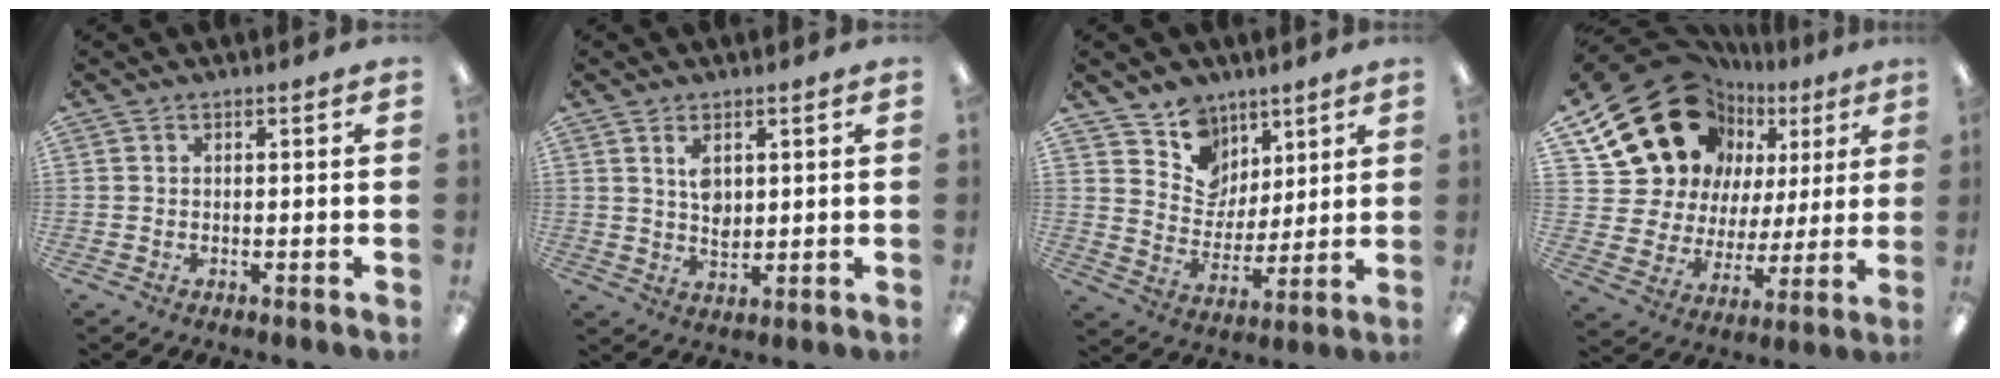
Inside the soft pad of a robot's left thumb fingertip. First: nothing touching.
{"total": 4.7, "force": [2.2, 2.7, 3.2], "torque": [-0.046, -0.007, 0.034]}
{"total": 11.4, "force": [7.4, 8.6, 1.4], "torque": [-0.031, -0.064, 0.144]}
{"total": 22.3, "force": [12.6, 15.6, 9.7], "torque": [-0.192, -0.075, 0.247]}